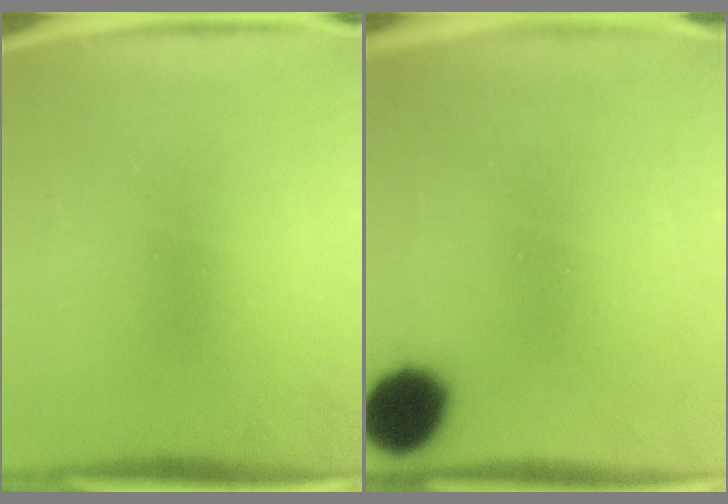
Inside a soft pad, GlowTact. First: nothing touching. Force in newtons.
{"total": 10.4}